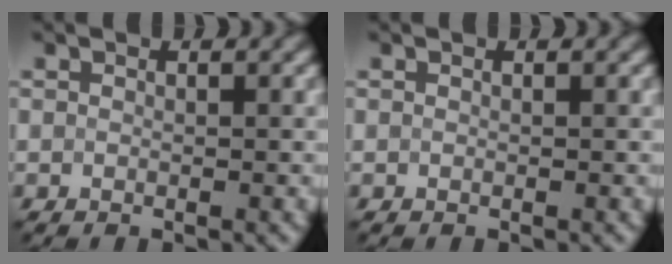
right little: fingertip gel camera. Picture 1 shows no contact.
{"total": 0.0}